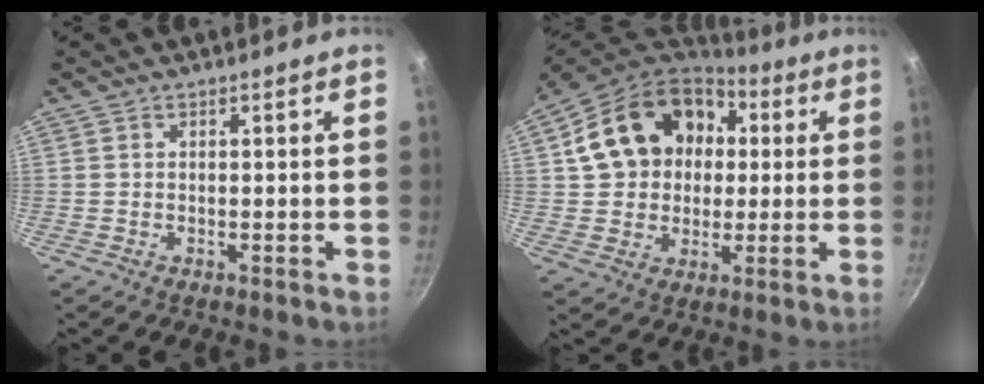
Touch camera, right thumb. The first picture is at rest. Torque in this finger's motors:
{"motor_torque": [0.49, 0.60, 0.75, -0.46, 0.27]}